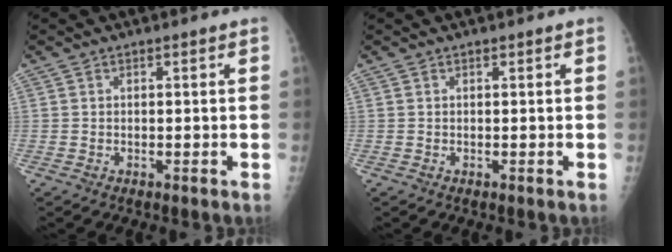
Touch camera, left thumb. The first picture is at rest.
{"total": 0.0}